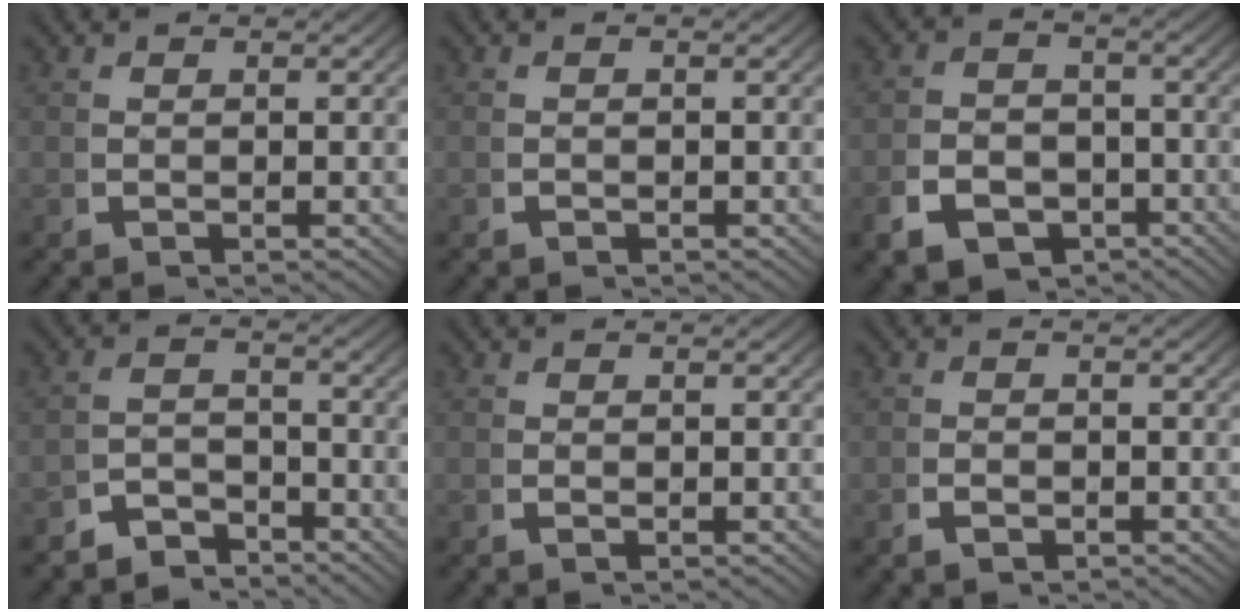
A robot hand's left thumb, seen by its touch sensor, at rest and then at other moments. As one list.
[{"total": 0.6, "force": [-0.4, 0.4, 0.2], "torque": [-0.005, -0.003, -0.007]}, {"total": 8.6, "force": [-3.8, 6.7, 3.8], "torque": [-0.068, -0.035, -0.052]}, {"total": 5.0, "force": [-3.8, 2.9, 1.3], "torque": [0.000, -0.020, -0.067]}, {"total": 0.6, "force": [0.0, 0.4, 0.4], "torque": [-0.010, -0.002, 0.000]}, {"total": 1.4, "force": [-0.8, 0.9, 0.7], "torque": [-0.013, -0.003, -0.015]}]